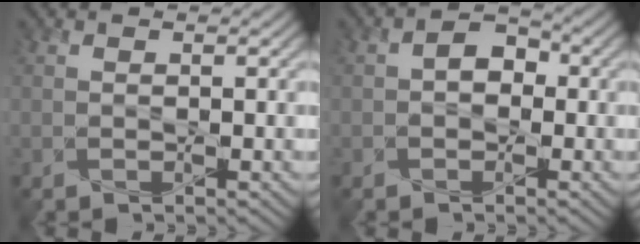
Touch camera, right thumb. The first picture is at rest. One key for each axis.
{"total": 2.7, "fx": -0.4, "fy": 2.1, "fz": 1.6, "tx": -0.026, "ty": 0.001, "tz": -0.013}